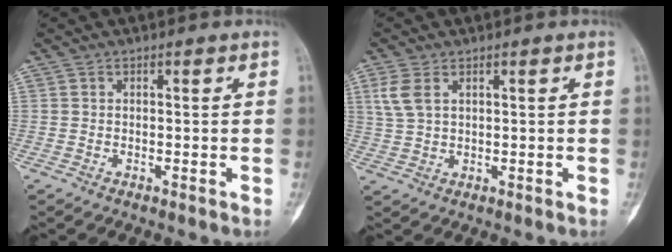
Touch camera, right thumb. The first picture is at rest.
{"total": 4.5, "force": [1.8, 2.5, 3.2], "torque": [-0.077, 0.004, 0.045]}